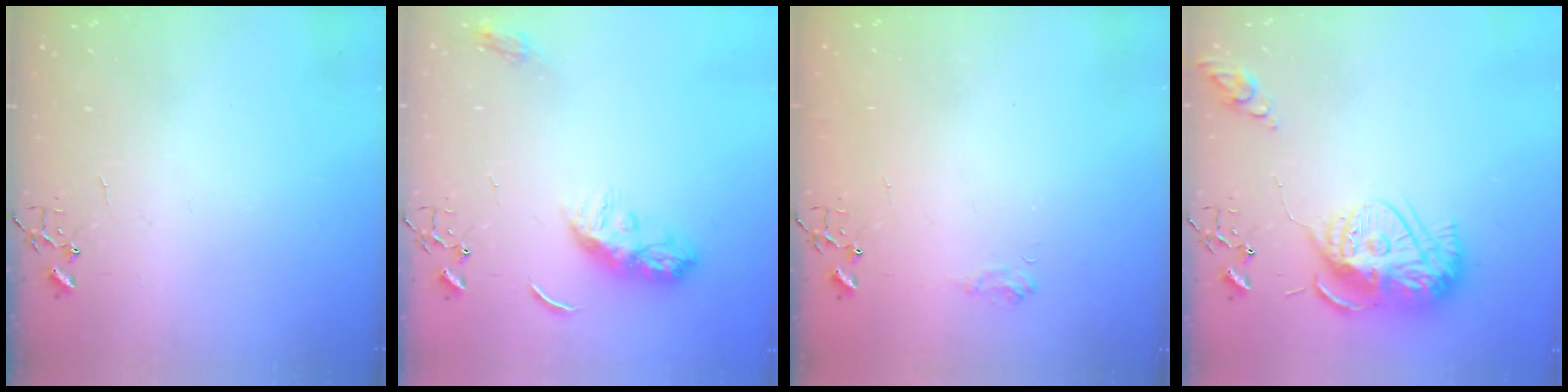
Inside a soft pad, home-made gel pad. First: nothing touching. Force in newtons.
{"total": 10.4, "press": 10.4, "slide": 0.2}
{"total": 6.3, "press": 6.3, "slide": 0.8}
{"total": 16.0, "press": 16.0, "slide": 1.5}